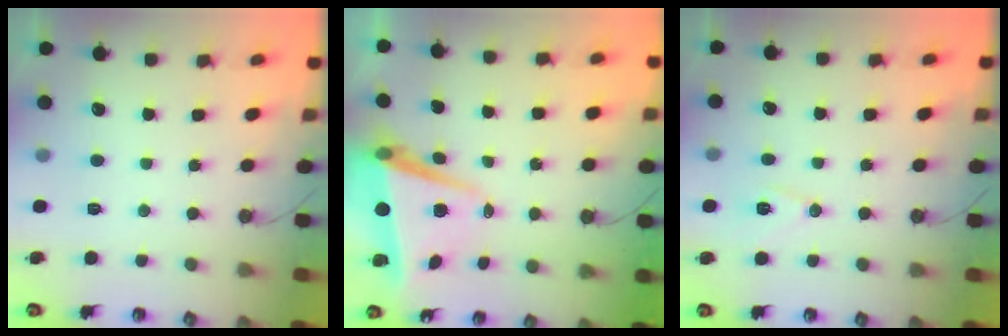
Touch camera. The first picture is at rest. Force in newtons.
{"total": 8.3, "press": 8.1, "slide": 2.0}
{"total": 8.1, "press": 7.3, "slide": 3.5}